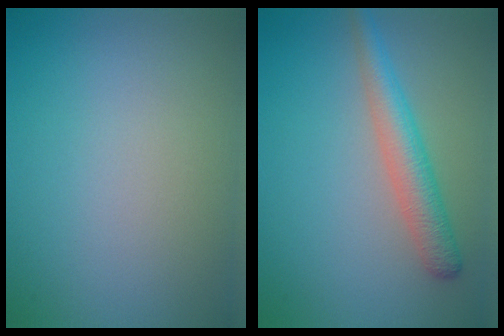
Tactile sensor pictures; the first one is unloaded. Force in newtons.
{"total": 3.7, "press": 3.7, "slide": 0.1}